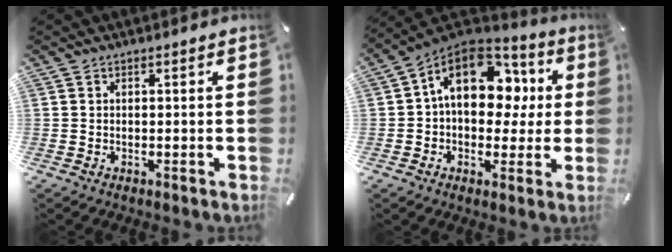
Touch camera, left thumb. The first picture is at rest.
{"total": 16.8, "force": [4.7, 11.3, 11.4], "torque": [-0.193, -0.013, 0.085]}